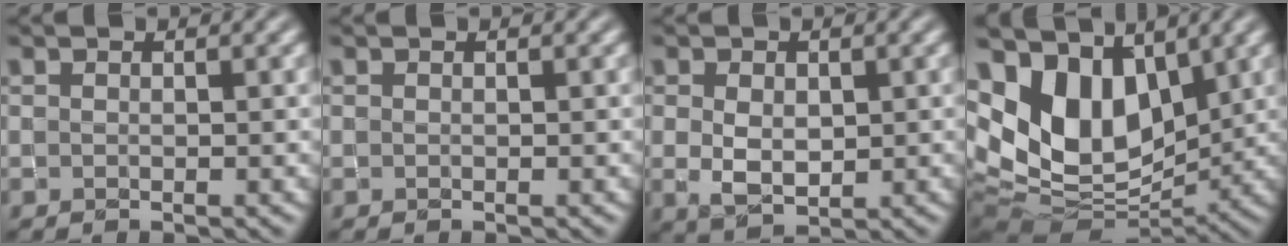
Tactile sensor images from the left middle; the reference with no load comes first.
{"total": 0.0}
{"total": 2.7, "force": [0.1, 2.0, 1.9], "torque": [-0.042, 0.001, 0.007]}
{"total": 11.2, "force": [3.5, 7.5, 7.6], "torque": [-0.171, 0.005, 0.062]}